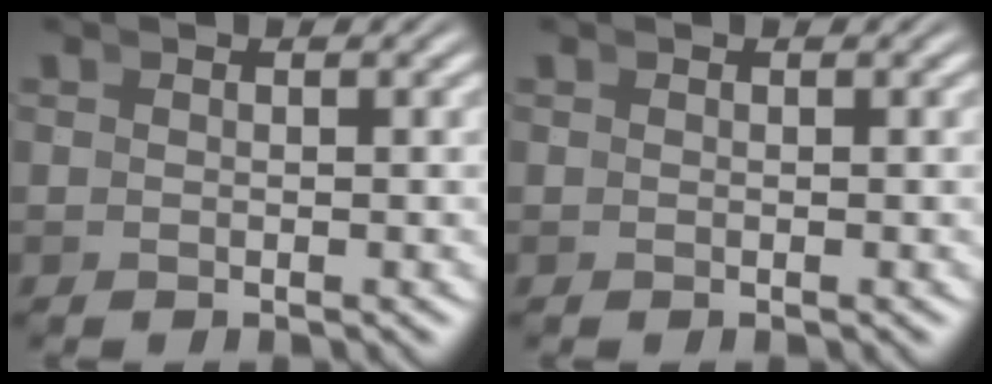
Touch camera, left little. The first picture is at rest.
{"total": 0.0}